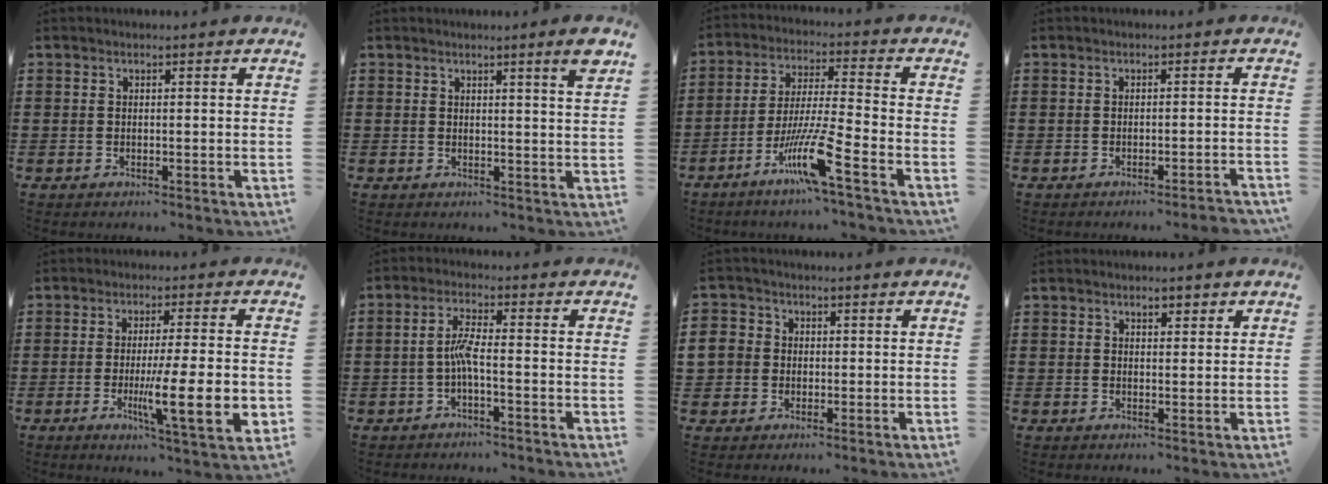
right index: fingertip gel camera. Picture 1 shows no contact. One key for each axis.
{"total": 3.1, "fx": 2.2, "fy": -0.5, "fz": 2.2, "tx": -0.031, "ty": -0.010, "tz": 0.034}
{"total": 10.3, "fx": -6.1, "fy": 0.2, "fz": 8.3, "tx": -0.175, "ty": -0.010, "tz": -0.120}
{"total": 1.5, "fx": -1.3, "fy": -0.3, "fz": 0.7, "tx": -0.011, "ty": -0.001, "tz": -0.024}
{"total": 11.8, "fx": -2.1, "fy": 1.7, "fz": 11.5, "tx": -0.186, "ty": -0.019, "tz": -0.036}
{"total": 3.7, "fx": -1.2, "fy": 0.4, "fz": 3.4, "tx": -0.073, "ty": 0.000, "tz": -0.027}
{"total": 4.0, "fx": 0.0, "fy": 3.8, "fz": 1.1, "tx": -0.051, "ty": 0.007, "tz": -0.006}
{"total": 1.7, "fx": 1.2, "fy": 0.8, "fz": 0.9, "tx": -0.011, "ty": 0.001, "tz": 0.021}